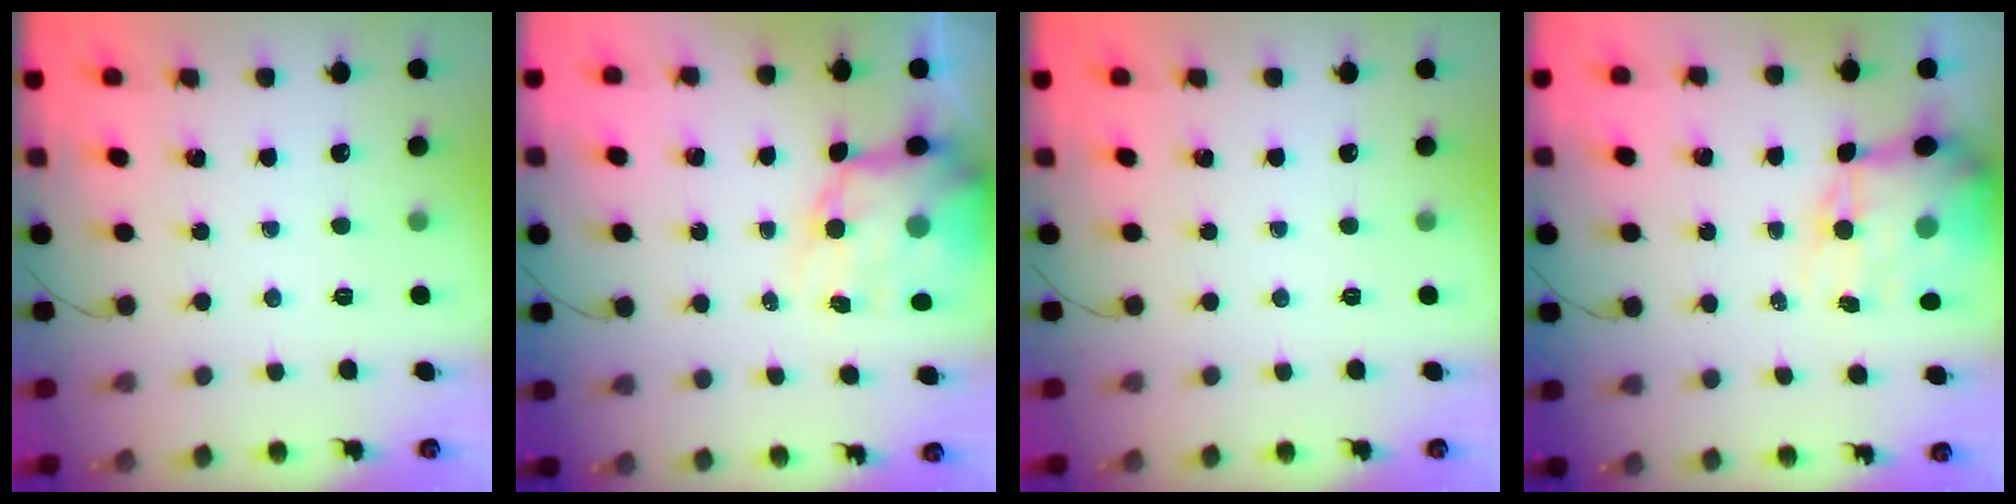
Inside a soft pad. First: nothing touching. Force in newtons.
{"total": 10.2, "press": 9.7, "slide": 3.1}
{"total": 0.0}
{"total": 11.6, "press": 11.2, "slide": 3.0}